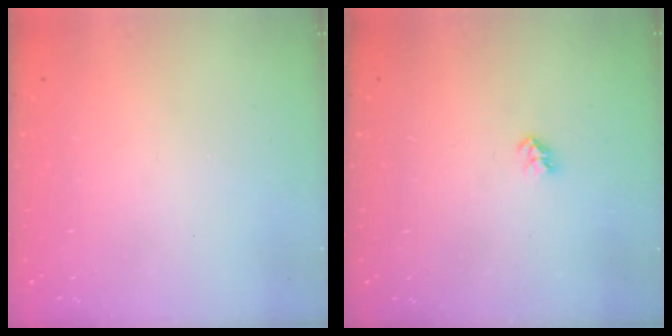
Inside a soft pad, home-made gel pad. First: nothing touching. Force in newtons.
{"total": 2.6, "press": 2.6, "slide": 0.4}